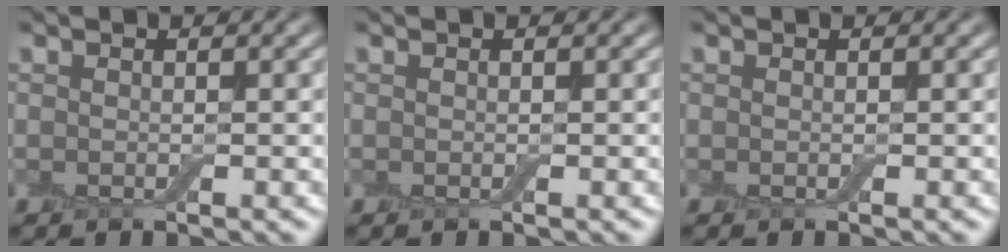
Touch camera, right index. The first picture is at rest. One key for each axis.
{"total": 0.0}
{"total": 0.0}